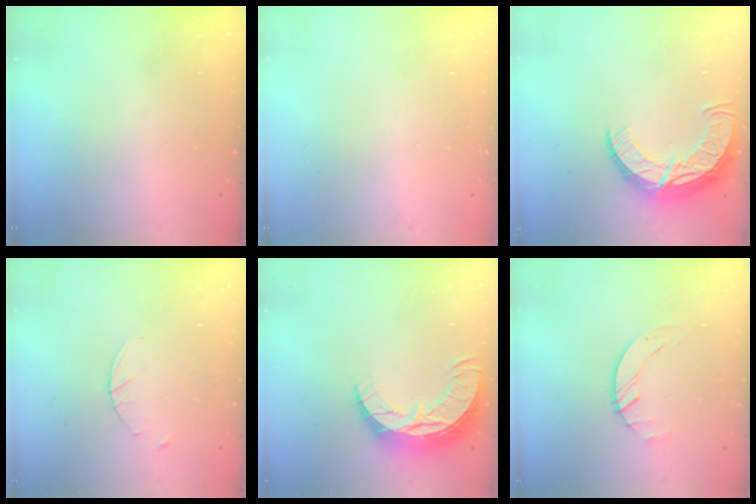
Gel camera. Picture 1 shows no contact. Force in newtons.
{"total": 0.0}
{"total": 12.4, "press": 12.4, "slide": 1.0}
{"total": 1.6, "press": 1.6, "slide": 0.2}
{"total": 10.3, "press": 10.3, "slide": 0.9}
{"total": 1.4, "press": 1.4, "slide": 0.2}